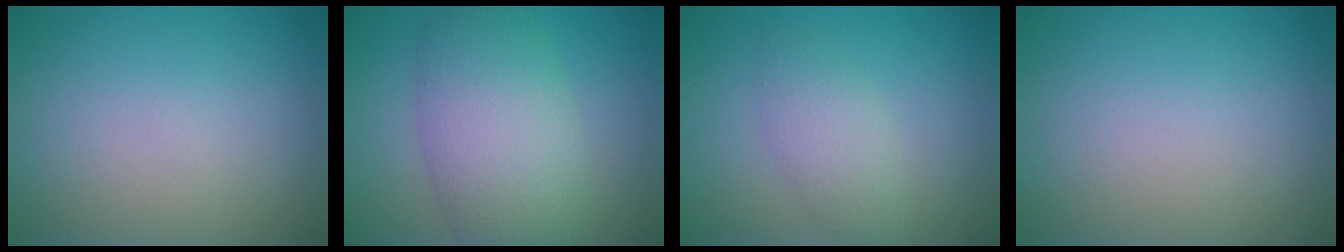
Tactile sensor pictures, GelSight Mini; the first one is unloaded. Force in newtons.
{"total": 7.6, "press": 7.6, "slide": 0.4}
{"total": 2.7, "press": 2.6, "slide": 0.0}
{"total": 0.0}